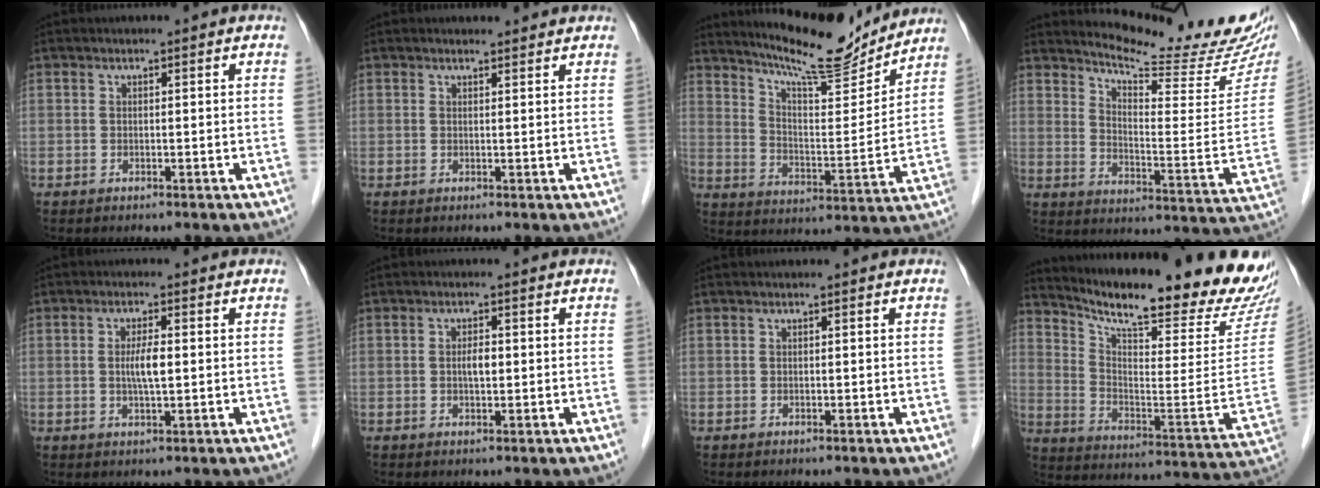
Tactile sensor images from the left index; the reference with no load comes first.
{"total": 2.3, "force": [2.2, 0.5, 0.2], "torque": [-0.011, 0.005, 0.024]}
{"total": 15.3, "force": [14.1, 1.5, 5.6], "torque": [-0.096, -0.018, 0.216]}
{"total": 19.1, "force": [18.0, 1.3, 6.3], "torque": [-0.096, -0.100, 0.227]}
{"total": 3.5, "force": [0.0, 0.5, 3.4], "torque": [-0.065, -0.003, -0.001]}
{"total": 2.0, "force": [0.0, 0.8, 1.9], "torque": [-0.035, 0.001, -0.001]}
{"total": 0.0}
{"total": 26.4, "force": [23.7, 1.9, 11.5], "torque": [-0.192, -0.099, 0.316]}